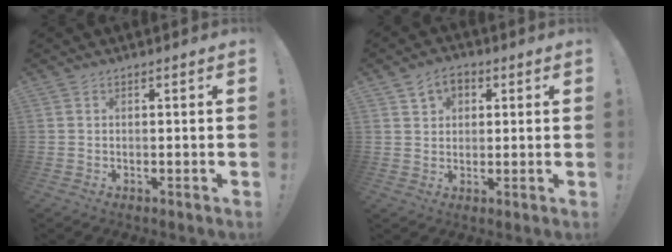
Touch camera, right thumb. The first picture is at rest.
{"total": 5.8, "force": [2.6, 4.1, 3.1], "torque": [-0.039, -0.004, 0.046]}